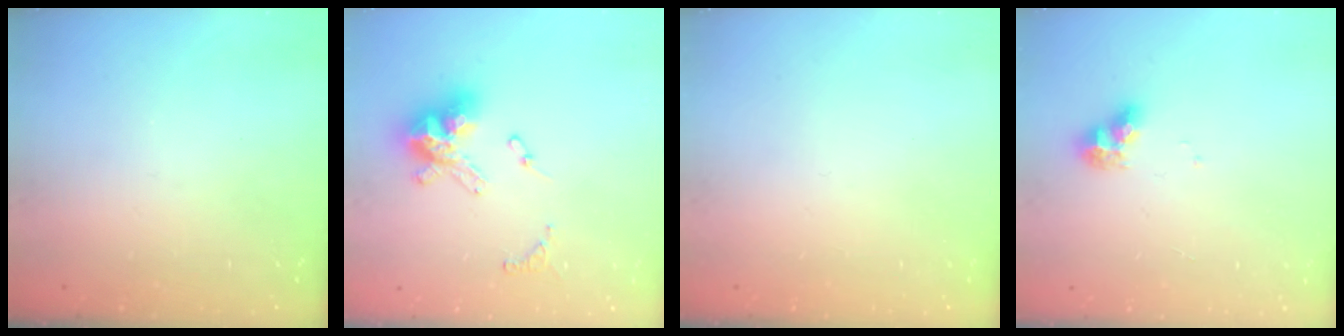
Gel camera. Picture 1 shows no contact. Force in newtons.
{"total": 13.4, "press": 13.4, "slide": 1.3}
{"total": 0.0}
{"total": 7.4, "press": 7.4, "slide": 0.5}